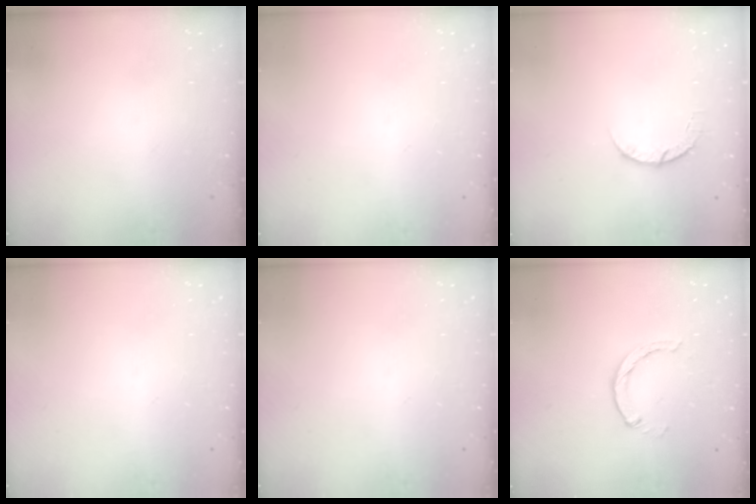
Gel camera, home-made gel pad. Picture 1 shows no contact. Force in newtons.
{"total": 0.0}
{"total": 4.8, "press": 4.8, "slide": 0.6}
{"total": 0.0}
{"total": 0.0}
{"total": 2.9, "press": 2.9, "slide": 0.4}